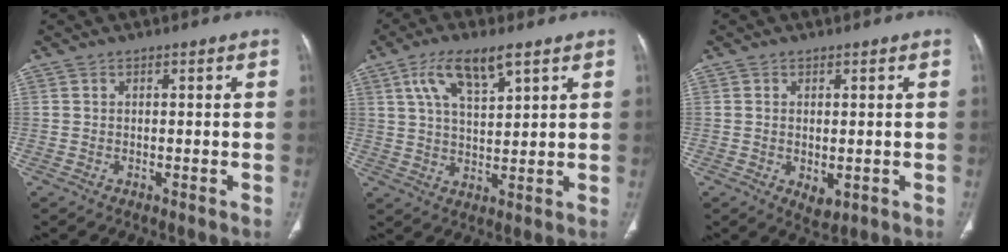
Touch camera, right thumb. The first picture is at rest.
{"total": 9.5, "force": [5.1, 3.3, 7.3], "torque": [-0.130, -0.016, 0.098]}
{"total": 3.2, "force": [-0.6, 1.9, 2.5], "torque": [-0.035, -0.007, 0.001]}